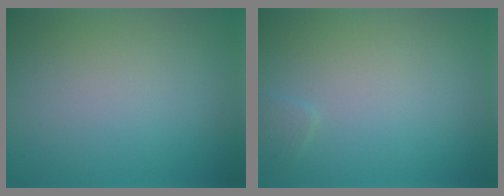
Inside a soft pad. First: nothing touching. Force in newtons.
{"total": 0.8, "press": 0.7, "slide": 0.2}